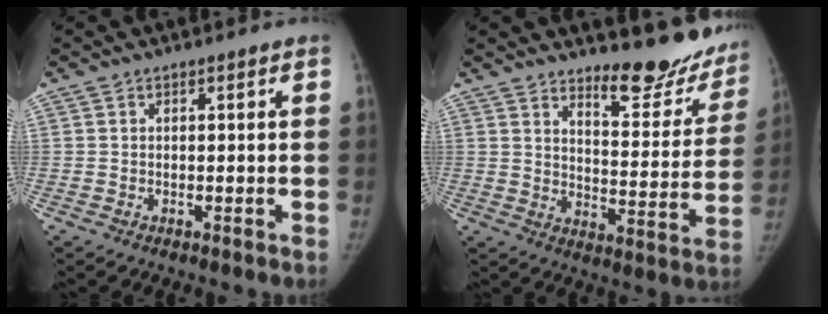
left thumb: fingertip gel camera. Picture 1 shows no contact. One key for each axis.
{"total": 16.1, "fx": 13.8, "fy": 5.0, "fz": 6.6, "tx": -0.038, "ty": -0.120, "tz": 0.177}